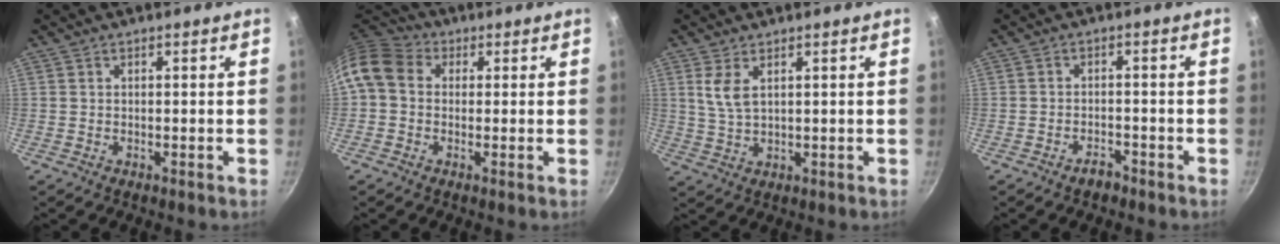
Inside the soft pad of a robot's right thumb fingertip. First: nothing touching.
{"total": 10.1, "force": [1.3, 8.2, 5.8], "torque": [-0.100, 0.026, 0.004]}
{"total": 4.7, "force": [1.9, 2.2, 3.6], "torque": [-0.070, -0.013, 0.041]}
{"total": 2.4, "force": [-2.0, 1.1, 0.9], "torque": [-0.006, 0.025, -0.025]}